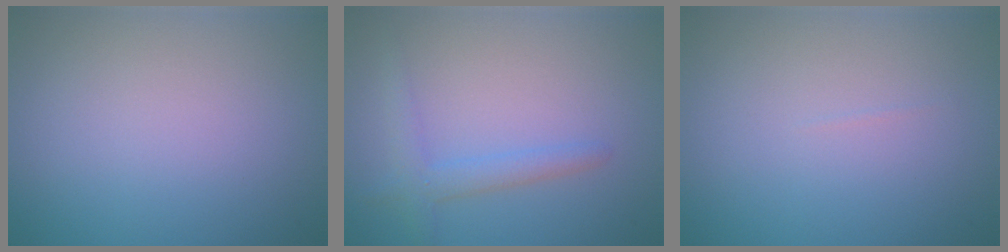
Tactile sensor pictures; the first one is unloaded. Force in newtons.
{"total": 2.2, "press": 2.2, "slide": 0.1}
{"total": 0.0}